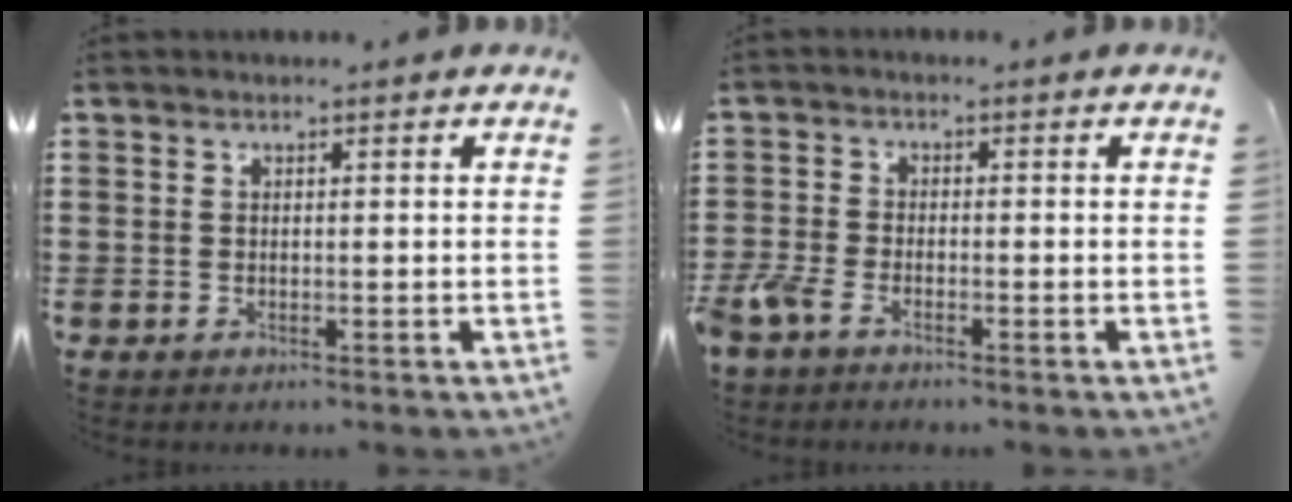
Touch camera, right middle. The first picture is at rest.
{"total": 2.9, "force": [-2.3, 1.0, 1.6], "torque": [-0.062, -0.009, -0.054]}